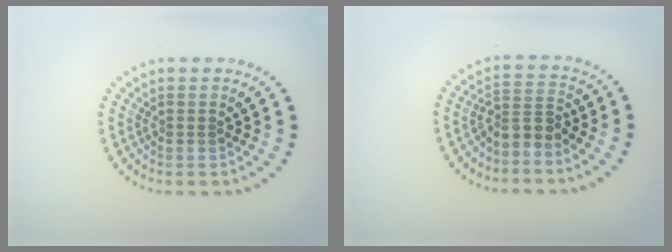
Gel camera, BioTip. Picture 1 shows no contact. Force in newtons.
{"total": 2.6, "press": 1.9, "slide": 1.8}